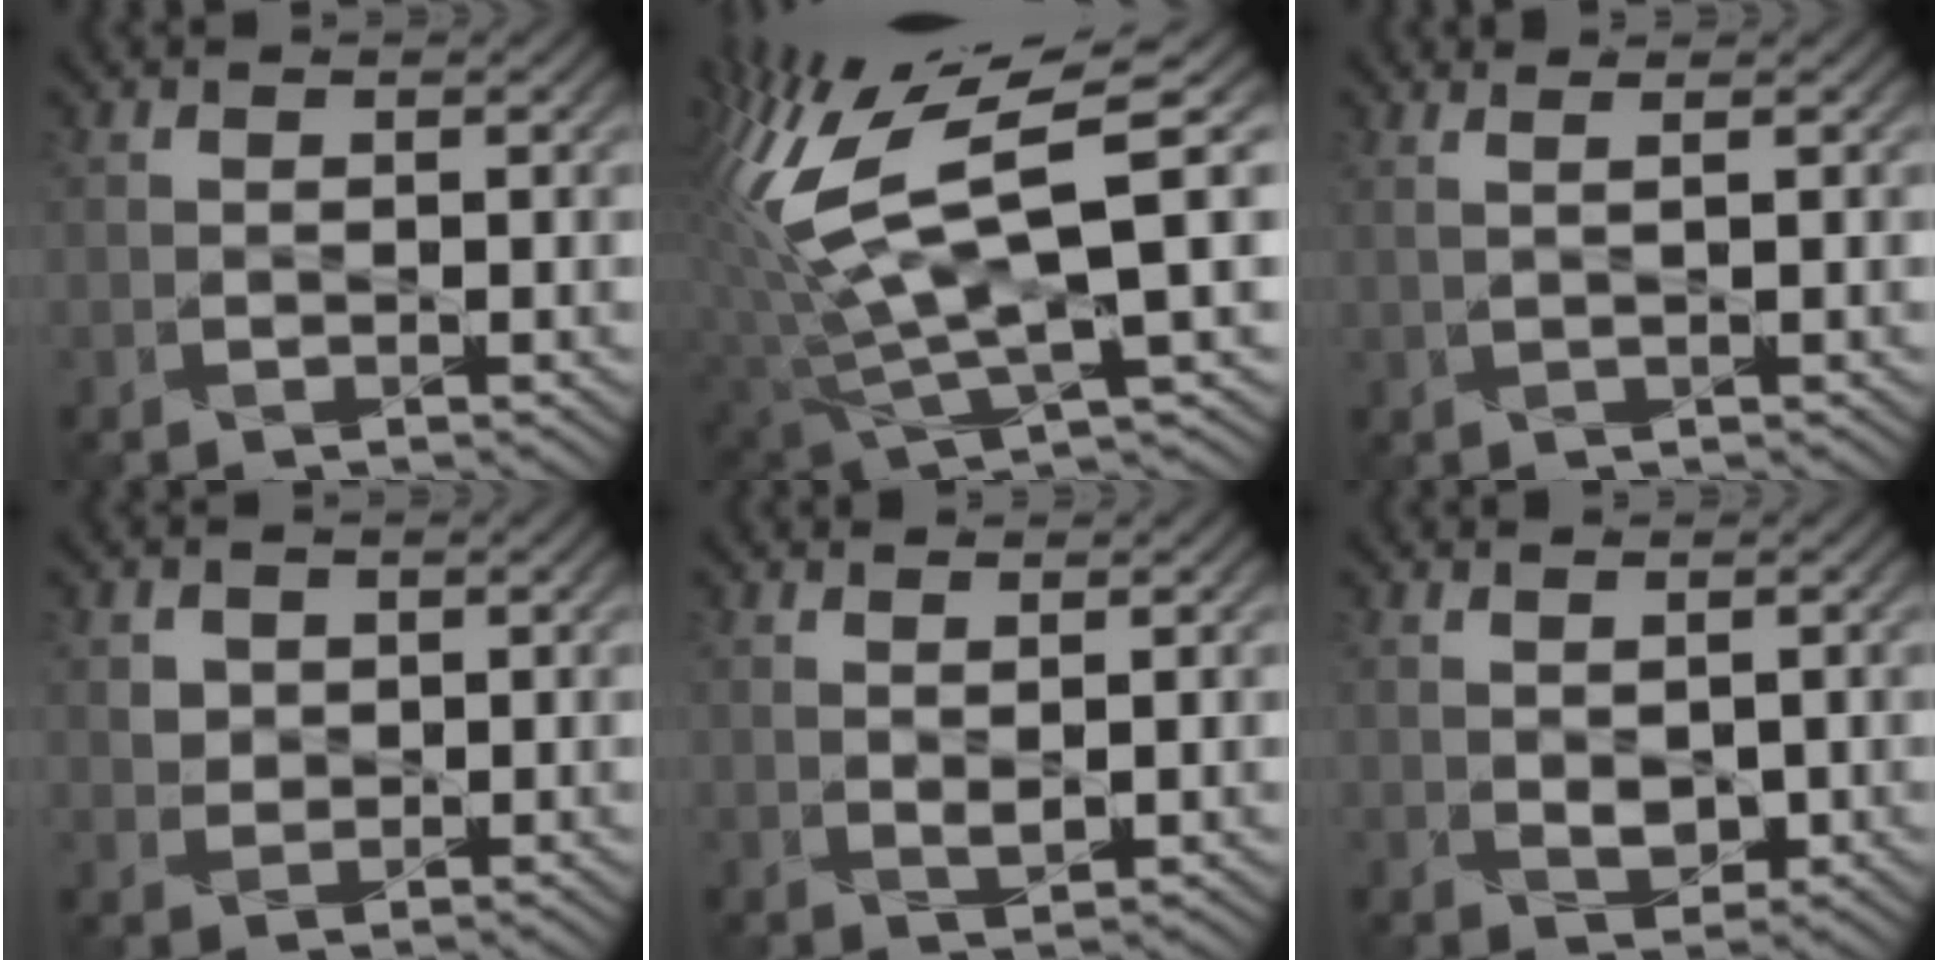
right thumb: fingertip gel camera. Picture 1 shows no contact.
{"total": 14.8, "force": [4.6, 4.5, 13.3], "torque": [-0.315, 0.005, 0.095]}
{"total": 2.0, "force": [1.3, 0.2, 1.6], "torque": [-0.022, 0.007, 0.001]}
{"total": 2.1, "force": [1.1, 1.7, 0.4], "torque": [-0.025, -0.004, 0.026]}
{"total": 1.4, "force": [0.9, 0.1, 1.1], "torque": [-0.029, 0.000, 0.021]}
{"total": 1.8, "force": [0.3, 1.1, 1.5], "torque": [-0.031, -0.003, 0.012]}